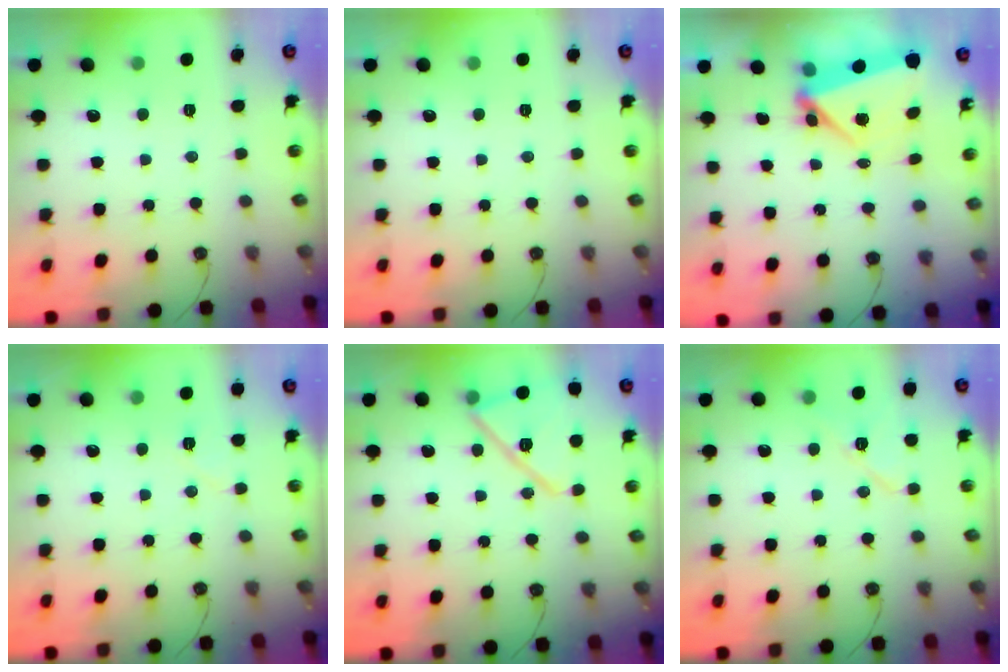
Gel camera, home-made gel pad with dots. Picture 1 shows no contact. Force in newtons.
{"total": 0.0}
{"total": 6.0, "press": 5.9, "slide": 0.9}
{"total": 5.6, "press": 4.9, "slide": 2.6}
{"total": 16.1, "press": 16.0, "slide": 2.4}
{"total": 9.8, "press": 9.7, "slide": 1.1}